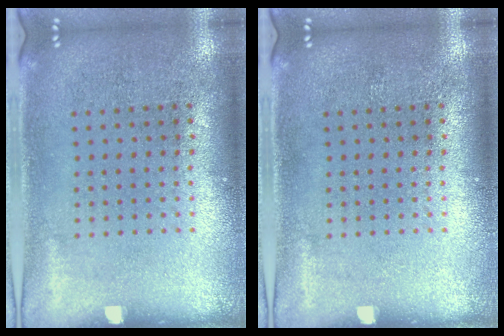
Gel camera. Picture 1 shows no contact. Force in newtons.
{"total": 0.0}